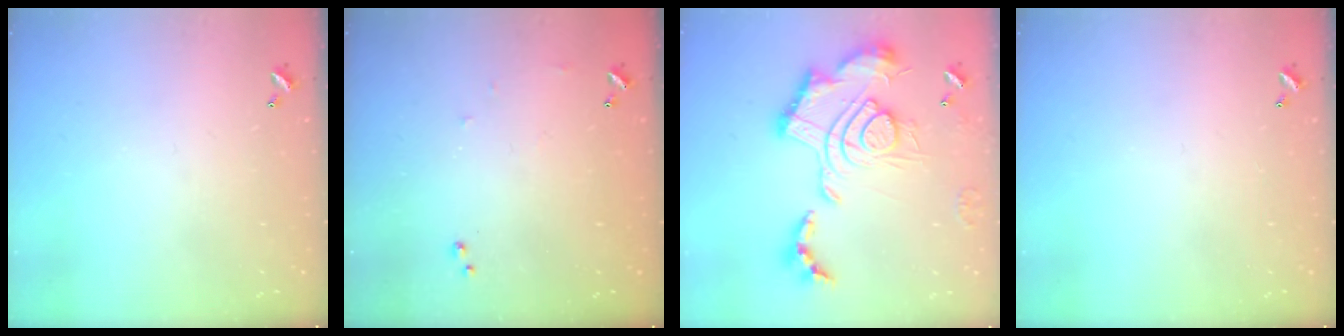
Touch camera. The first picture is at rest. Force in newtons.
{"total": 6.4, "press": 6.4, "slide": 0.8}
{"total": 2.5, "press": 1.9, "slide": 1.7}
{"total": 0.0}